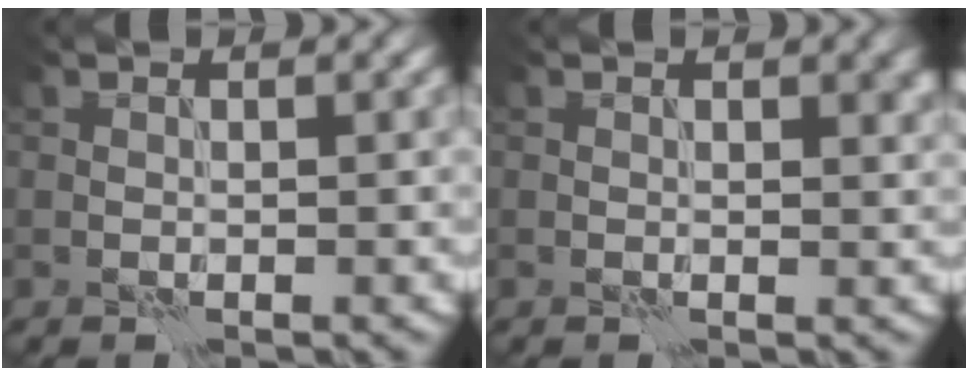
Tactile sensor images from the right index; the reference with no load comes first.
{"total": 1.4, "force": [0.4, 0.8, 1.1], "torque": [-0.008, 0.000, 0.008]}